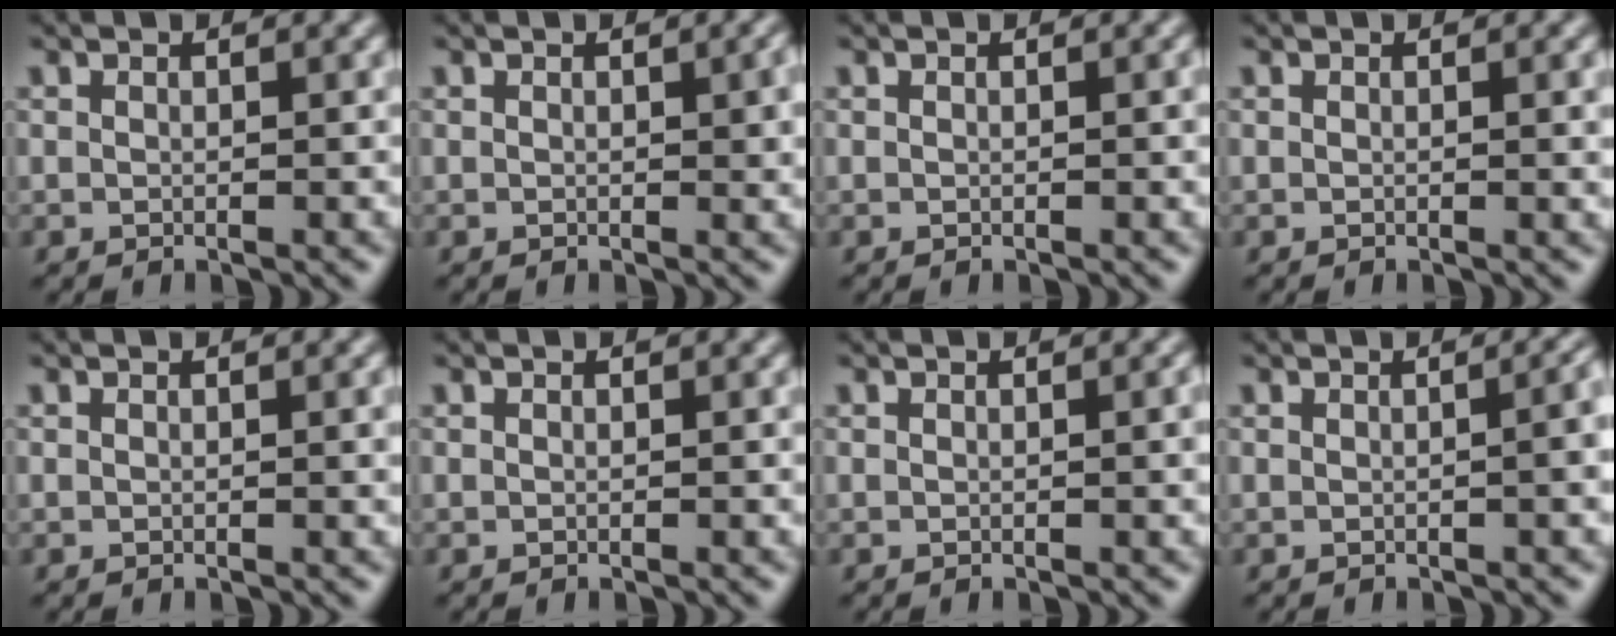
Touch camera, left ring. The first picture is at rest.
{"total": 1.5, "force": [0.2, 0.5, 1.4], "torque": [-0.017, -0.001, 0.003]}
{"total": 0.0}
{"total": 0.7, "force": [0.1, 0.1, 0.7], "torque": [-0.009, 0.000, 0.000]}
{"total": 0.7, "force": [0.1, 0.1, 0.7], "torque": [-0.009, 0.001, 0.001]}
{"total": 0.0}
{"total": 1.0, "force": [0.1, 0.2, 1.0], "torque": [-0.013, 0.002, 0.001]}
{"total": 3.5, "force": [0.0, 1.5, 3.2], "torque": [-0.013, 0.012, 0.001]}